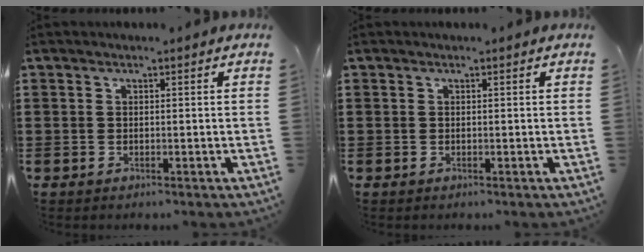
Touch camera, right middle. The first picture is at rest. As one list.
[{"total": 0.0}]